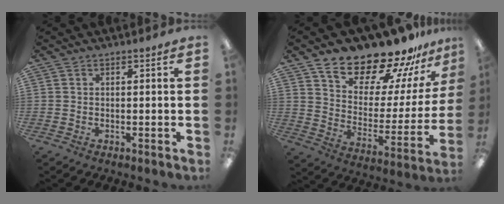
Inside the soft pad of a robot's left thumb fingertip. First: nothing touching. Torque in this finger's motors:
{"motor_torque": [0.51, 0.70, 1.48, -1.29, 0.09]}